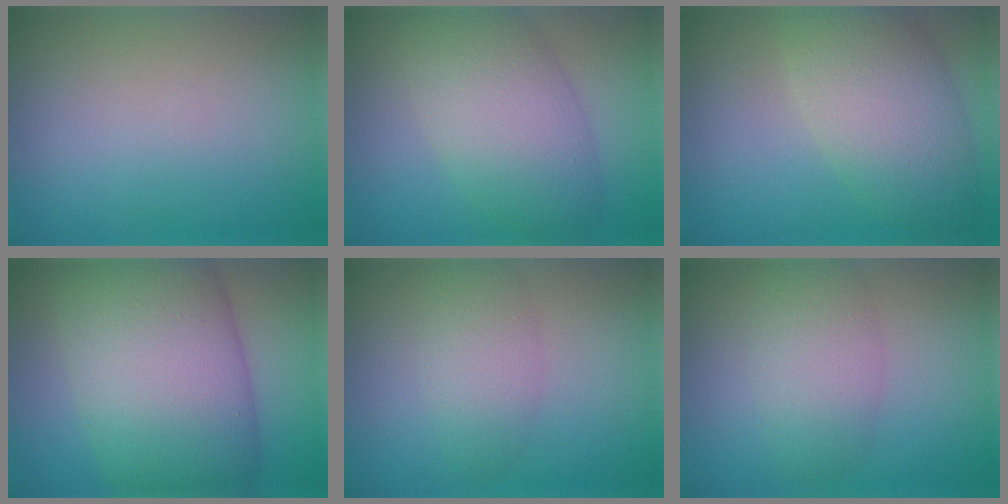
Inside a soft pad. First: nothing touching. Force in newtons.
{"total": 7.4, "press": 7.4, "slide": 0.1}
{"total": 7.0, "press": 7.0, "slide": 0.6}
{"total": 14.6, "press": 14.6, "slide": 0.4}
{"total": 3.1, "press": 3.1, "slide": 0.1}
{"total": 4.2, "press": 4.2, "slide": 0.2}